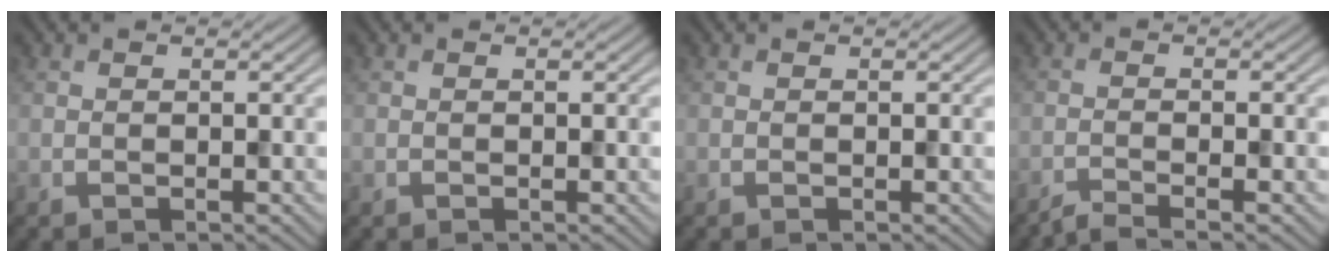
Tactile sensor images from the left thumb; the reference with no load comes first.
{"total": 0.0}
{"total": 0.0}
{"total": 2.6, "force": [-2.0, 0.2, 1.6], "torque": [-0.015, -0.001, -0.053]}